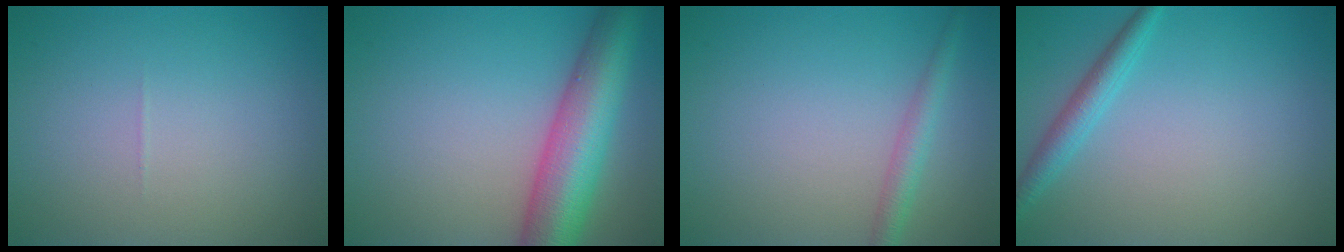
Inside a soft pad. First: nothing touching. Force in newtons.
{"total": 9.1, "press": 9.1, "slide": 0.2}
{"total": 2.1, "press": 2.1, "slide": 0.1}
{"total": 2.2, "press": 2.2, "slide": 0.1}